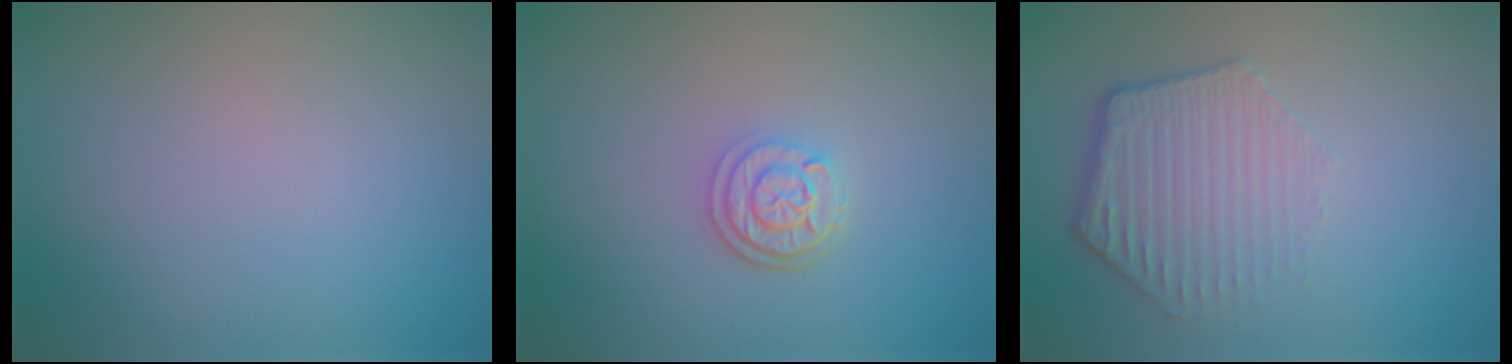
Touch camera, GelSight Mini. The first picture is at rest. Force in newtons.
{"total": 3.0, "press": 2.5, "slide": 1.6}
{"total": 4.2, "press": 3.3, "slide": 2.7}